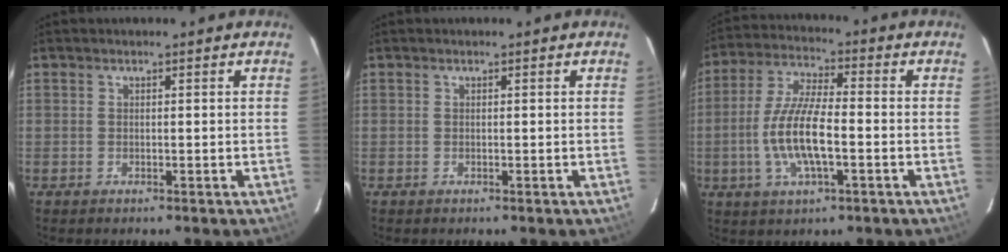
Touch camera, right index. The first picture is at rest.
{"total": 0.0}
{"total": 11.6, "force": [-2.8, 3.4, 10.7], "torque": [-0.222, -0.001, -0.054]}